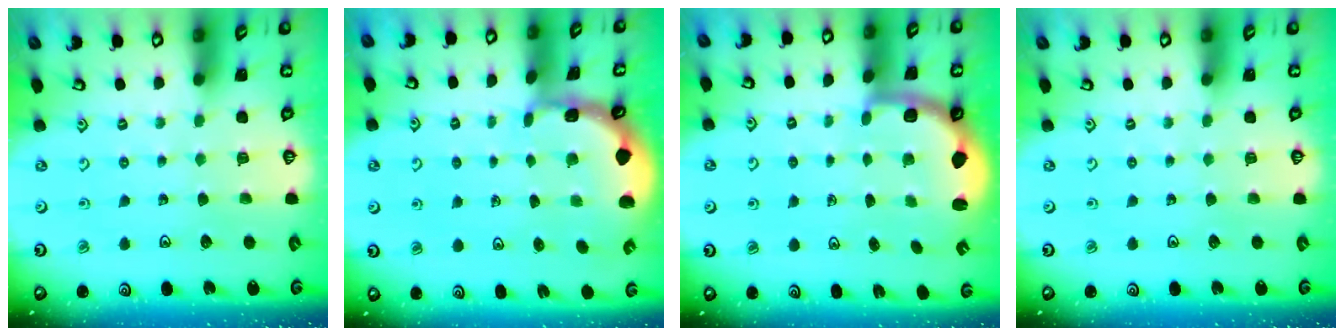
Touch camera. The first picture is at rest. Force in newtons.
{"total": 1.0, "press": 1.0, "slide": 0.2}
{"total": 2.3, "press": 2.0, "slide": 1.1}
{"total": 0.0}